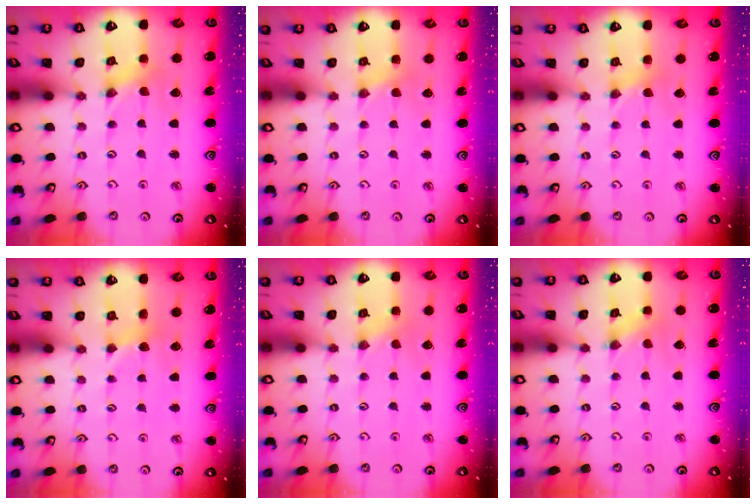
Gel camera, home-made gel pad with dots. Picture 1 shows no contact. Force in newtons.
{"total": 2.7, "press": 2.6, "slide": 0.5}
{"total": 2.2, "press": 2.2, "slide": 0.4}
{"total": 2.5, "press": 2.4, "slide": 0.2}
{"total": 0.0}
{"total": 0.0}